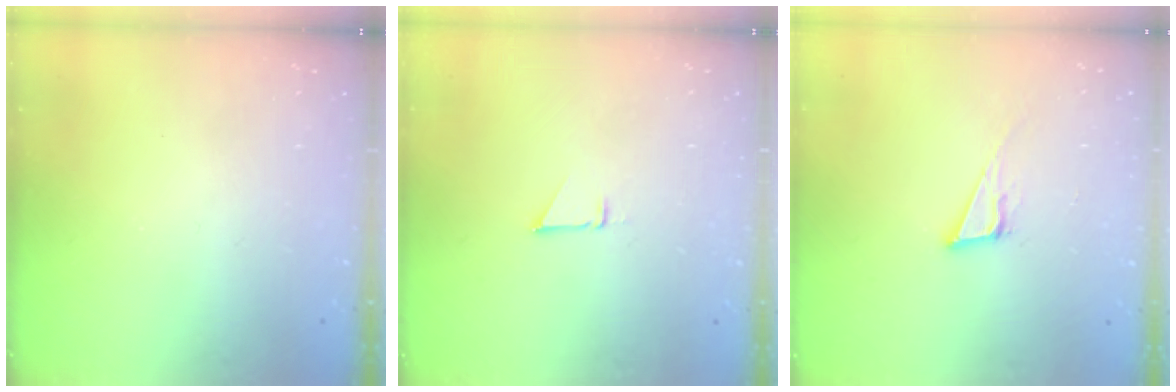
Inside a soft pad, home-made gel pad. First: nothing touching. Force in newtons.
{"total": 1.9, "press": 1.9, "slide": 0.0}
{"total": 6.8, "press": 6.4, "slide": 2.4}